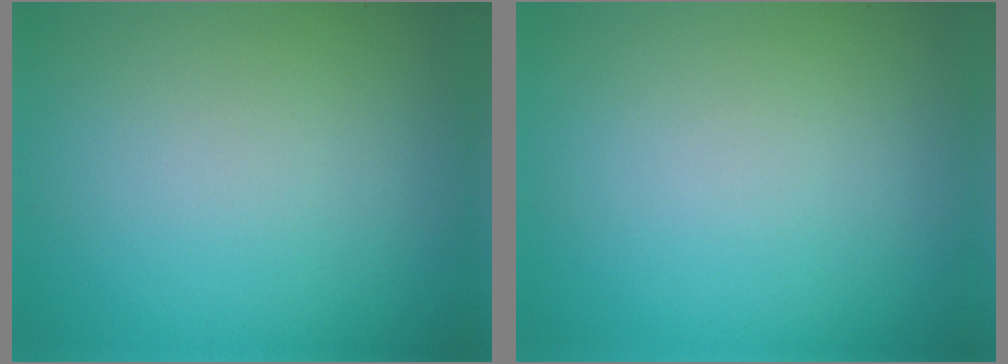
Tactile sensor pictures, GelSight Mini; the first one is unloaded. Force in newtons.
{"total": 0.0}